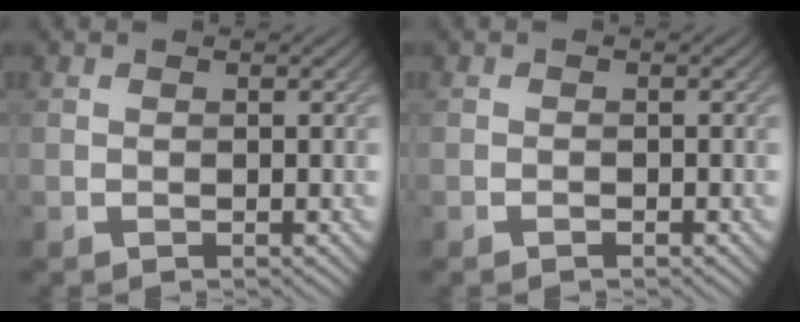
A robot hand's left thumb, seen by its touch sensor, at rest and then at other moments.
{"total": 0.0}